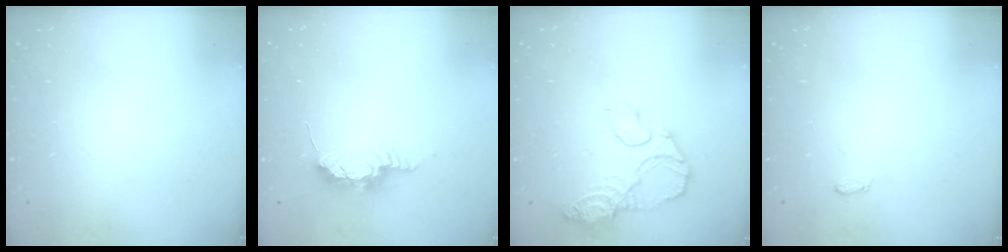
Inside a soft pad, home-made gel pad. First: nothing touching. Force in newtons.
{"total": 10.9, "press": 9.7, "slide": 5.0}
{"total": 11.9, "press": 11.9, "slide": 1.0}
{"total": 3.5, "press": 3.5, "slide": 0.5}